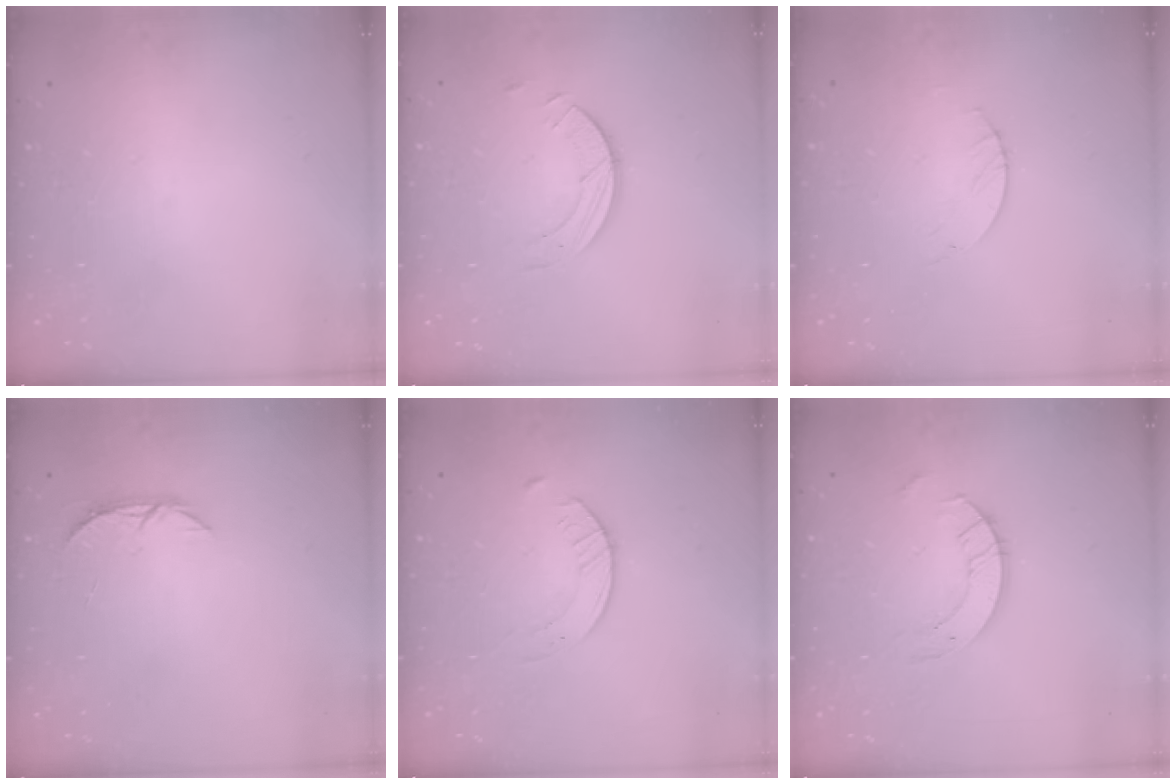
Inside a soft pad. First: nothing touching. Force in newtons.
{"total": 3.4, "press": 3.4, "slide": 0.3}
{"total": 0.9, "press": 0.8, "slide": 0.2}
{"total": 5.7, "press": 5.6, "slide": 0.4}
{"total": 3.5, "press": 3.5, "slide": 0.4}
{"total": 6.1, "press": 6.1, "slide": 0.6}